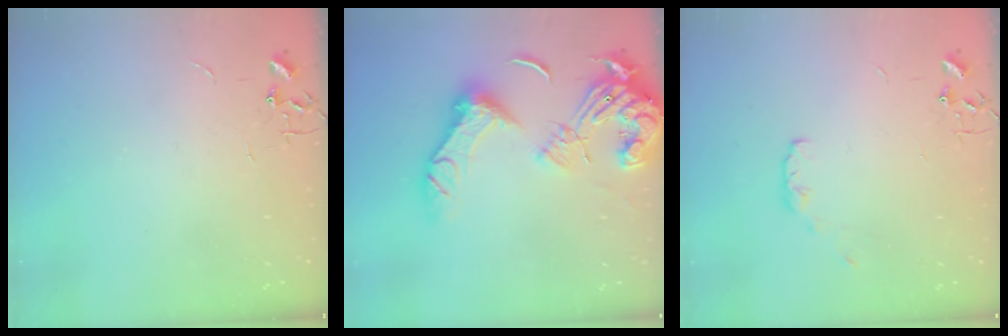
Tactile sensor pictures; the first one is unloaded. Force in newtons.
{"total": 19.6, "press": 19.6, "slide": 1.8}
{"total": 5.3, "press": 5.2, "slide": 0.8}